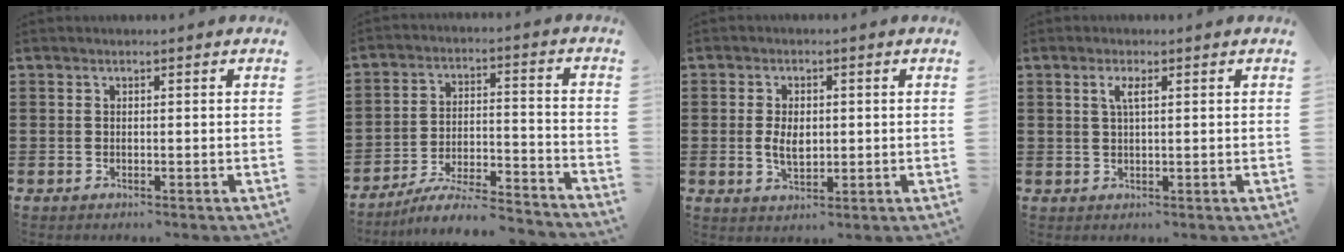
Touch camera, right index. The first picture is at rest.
{"total": 7.1, "force": [-6.4, 0.7, 2.8], "torque": [-0.051, 0.001, -0.125]}
{"total": 4.0, "force": [0.0, 2.4, 3.3], "torque": [-0.057, 0.005, -0.002]}
{"total": 2.2, "force": [0.9, 0.6, 2.0], "torque": [-0.041, 0.005, 0.014]}